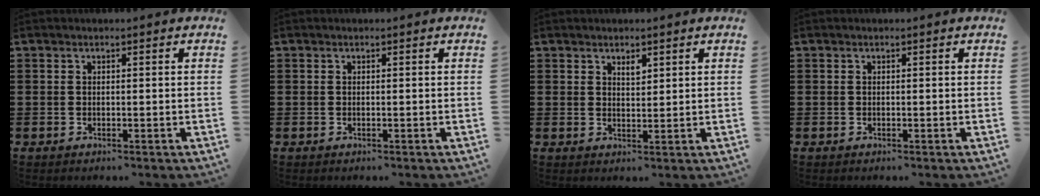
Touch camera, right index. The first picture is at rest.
{"total": 0.0}
{"total": 1.7, "force": [1.3, 0.7, 0.9], "torque": [-0.011, 0.000, 0.022]}
{"total": 0.0}